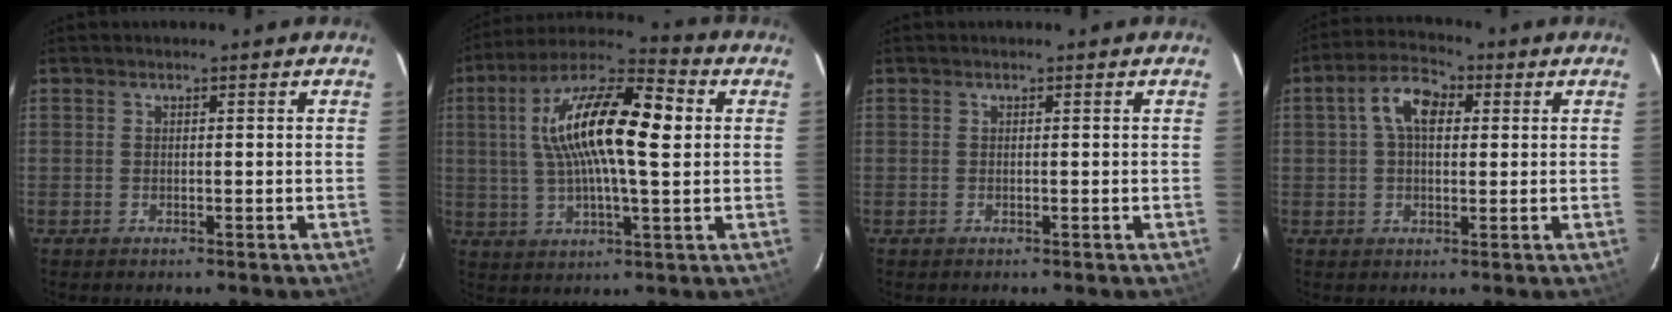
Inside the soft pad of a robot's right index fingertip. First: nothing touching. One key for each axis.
{"total": 18.1, "fx": 3.5, "fy": 5.0, "fz": 17.0, "tx": -0.312, "ty": 0.026, "tz": 0.049}
{"total": 0.0}
{"total": 7.3, "fx": 1.7, "fy": 4.3, "fz": 5.6, "tx": -0.106, "ty": 0.025, "tz": 0.028}